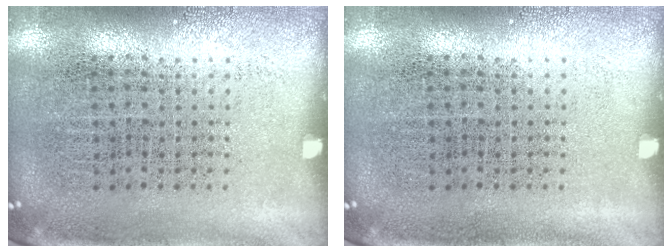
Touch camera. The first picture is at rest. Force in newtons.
{"total": 0.0}